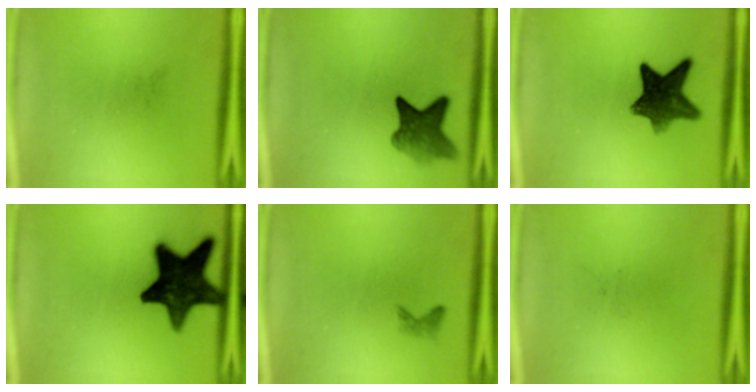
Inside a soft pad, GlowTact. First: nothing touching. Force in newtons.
{"total": 6.2}
{"total": 9.7}
{"total": 16.9}
{"total": 0.8}
{"total": 0.0}